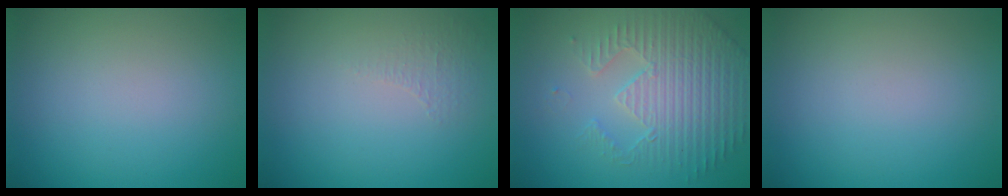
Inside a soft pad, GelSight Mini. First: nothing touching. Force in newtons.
{"total": 0.8, "press": 0.4, "slide": 0.7}
{"total": 4.7, "press": 4.4, "slide": 1.6}
{"total": 0.0}